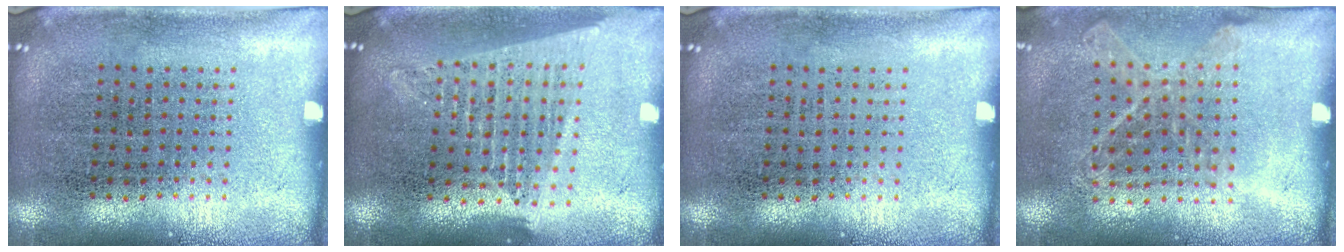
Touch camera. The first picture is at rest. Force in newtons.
{"total": 1.8, "press": 1.6, "slide": 0.8}
{"total": 0.0}
{"total": 1.1, "press": 1.0, "slide": 0.5}